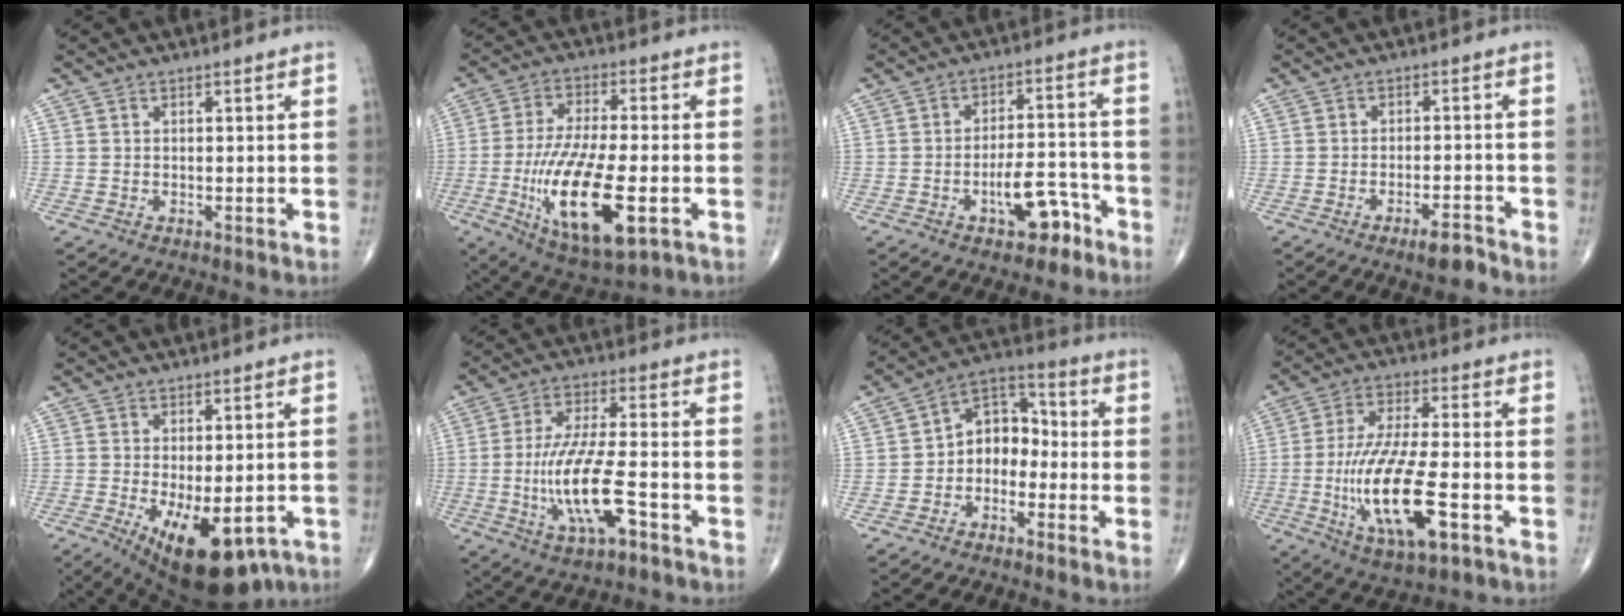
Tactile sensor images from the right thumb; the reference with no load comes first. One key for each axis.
{"total": 18.7, "fx": -5.0, "fy": 6.2, "fz": 16.9, "tx": -0.328, "ty": -0.008, "tz": -0.075}
{"total": 8.6, "fx": -4.6, "fy": 3.9, "fz": 6.0, "tx": -0.079, "ty": 0.047, "tz": -0.068}
{"total": 4.1, "fx": -3.1, "fy": 0.8, "fz": 2.7, "tx": -0.044, "ty": 0.016, "tz": -0.050}
{"total": 18.7, "fx": -10.0, "fy": 9.1, "fz": 13.0, "tx": -0.141, "ty": 0.027, "tz": -0.125}
{"total": 13.1, "fx": -4.1, "fy": 3.5, "fz": 11.9, "tx": -0.244, "ty": 0.017, "tz": -0.072}
{"total": 8.6, "fx": -2.4, "fy": 6.4, "fz": 5.2, "tx": -0.055, "ty": 0.048, "tz": -0.061}
{"total": 17.0, "fx": -4.7, "fy": 5.0, "fz": 15.6, "tx": -0.318, "ty": 0.006, "tz": -0.078}